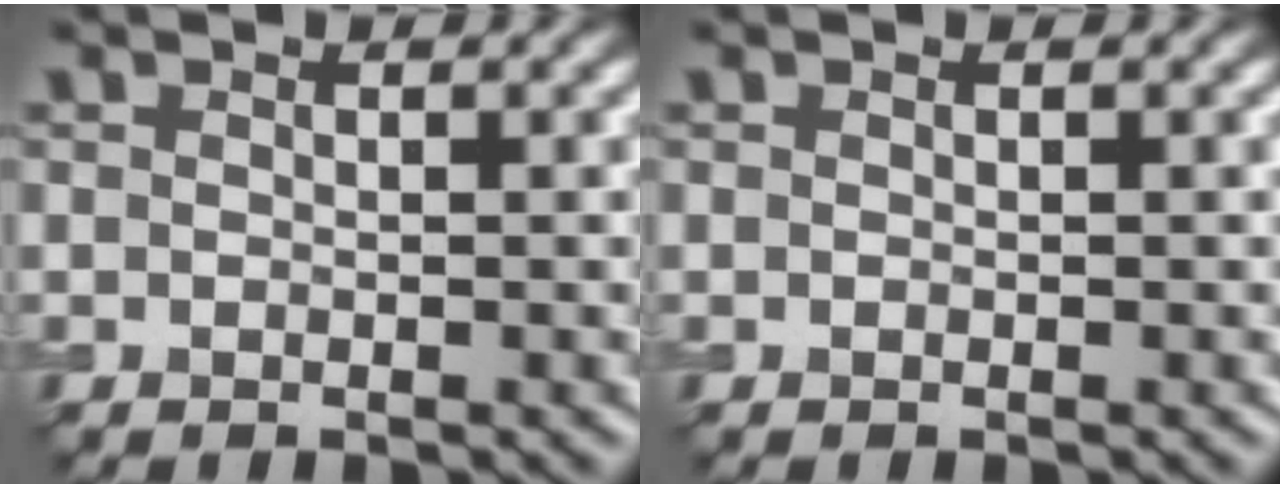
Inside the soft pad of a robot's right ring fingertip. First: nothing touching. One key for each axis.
{"total": 0.0}